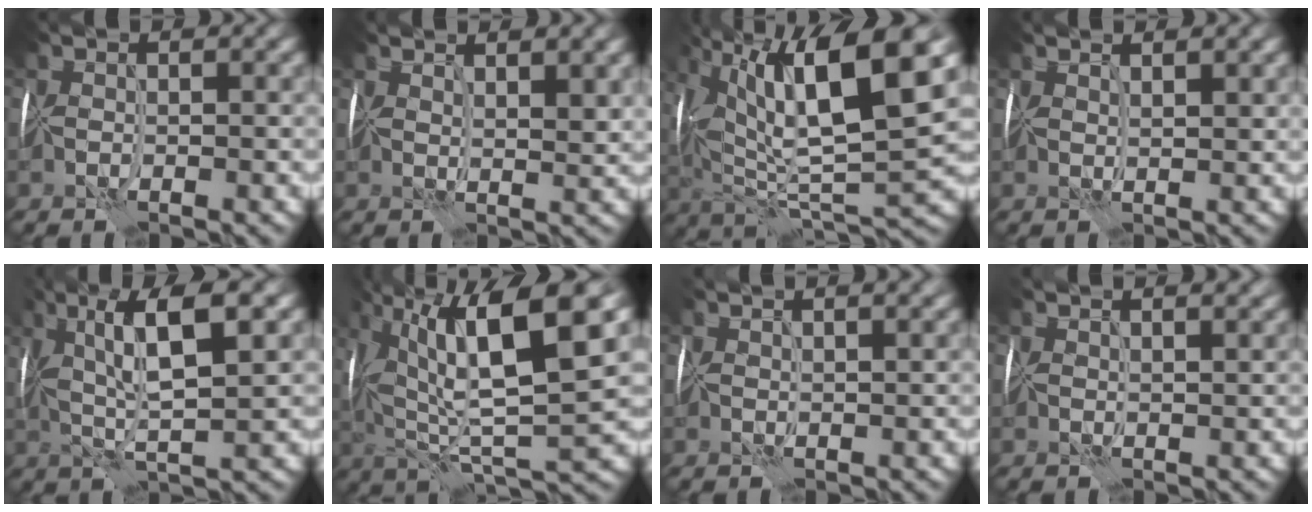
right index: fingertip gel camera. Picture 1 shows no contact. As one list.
[{"total": 3.8, "force": [2.6, 0.9, 2.6], "torque": [-0.033, 0.005, 0.049]}, {"total": 12.9, "force": [5.9, 3.5, 10.9], "torque": [-0.201, 0.021, 0.106]}, {"total": 2.2, "force": [2.0, 0.1, 1.0], "torque": [-0.009, 0.009, 0.038]}, {"total": 6.2, "force": [2.8, 0.8, 5.5], "torque": [-0.091, 0.021, 0.048]}, {"total": 11.6, "force": [5.2, 2.8, 10.0], "torque": [-0.179, 0.021, 0.100]}, {"total": 3.9, "force": [2.8, 1.2, 2.4], "torque": [-0.018, 0.022, 0.036]}, {"total": 3.7, "force": [2.9, 1.1, 2.0], "torque": [-0.013, 0.016, 0.037]}]